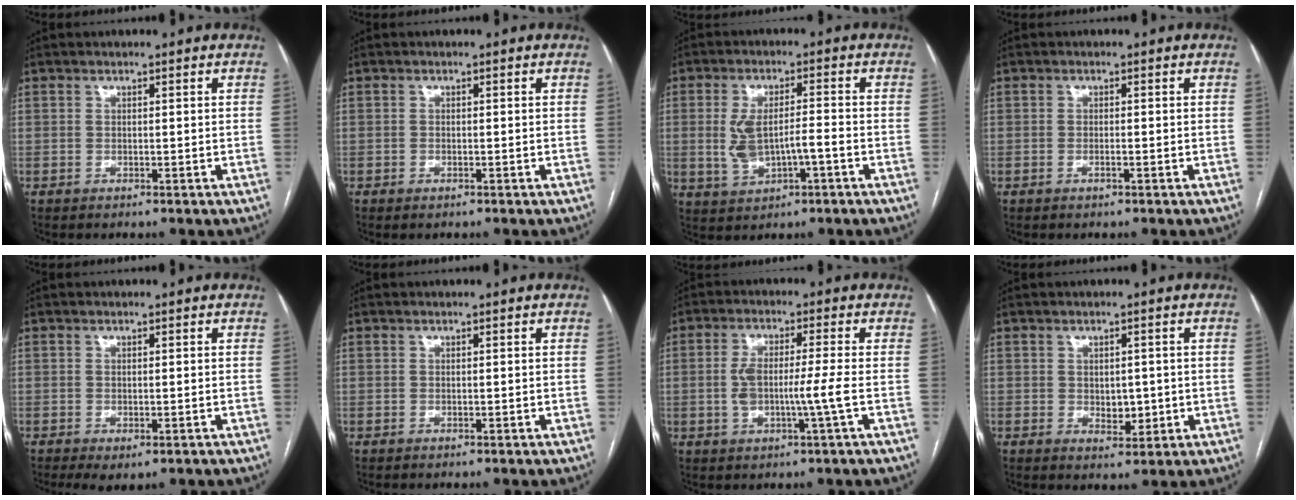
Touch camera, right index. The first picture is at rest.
{"total": 0.6, "force": [-0.4, 0.2, 0.3], "torque": [-0.007, 0.000, -0.003]}
{"total": 6.9, "force": [-1.2, 2.5, 6.3], "torque": [-0.130, 0.011, -0.010]}
{"total": 0.7, "force": [-0.3, 0.1, 0.6], "torque": [-0.015, -0.001, -0.004]}
{"total": 3.2, "force": [-1.6, 1.2, 2.5], "torque": [-0.040, -0.008, -0.018]}
{"total": 0.0}
{"total": 6.2, "force": [-1.0, 0.0, 6.1], "torque": [-0.122, 0.004, -0.015]}
{"total": 3.3, "force": [-0.1, 2.1, 2.5], "torque": [-0.032, -0.003, 0.008]}